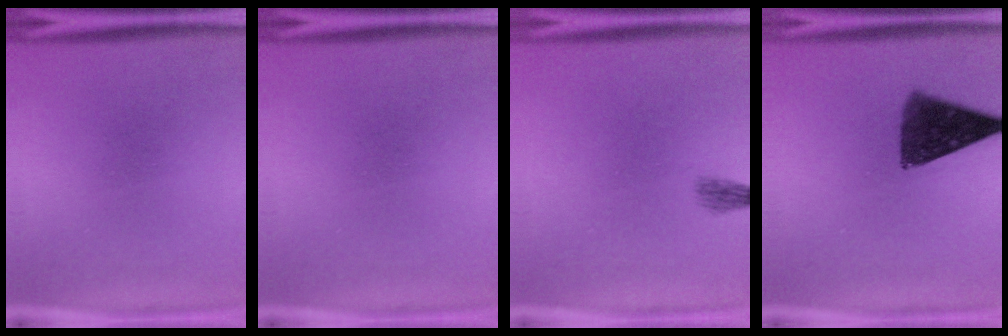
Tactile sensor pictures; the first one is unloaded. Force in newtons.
{"total": 0.0}
{"total": 1.4}
{"total": 10.4}